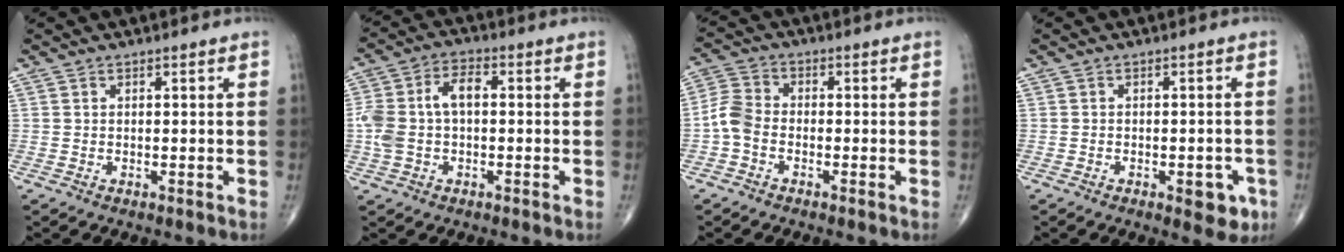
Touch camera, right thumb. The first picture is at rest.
{"total": 9.6, "force": [0.1, 5.6, 7.7], "torque": [-0.174, 0.033, 0.001]}
{"total": 4.9, "force": [-1.7, 3.3, 3.2], "torque": [-0.066, 0.016, -0.047]}
{"total": 4.9, "force": [-2.1, 2.4, 3.7], "torque": [-0.023, 0.008, -0.022]}